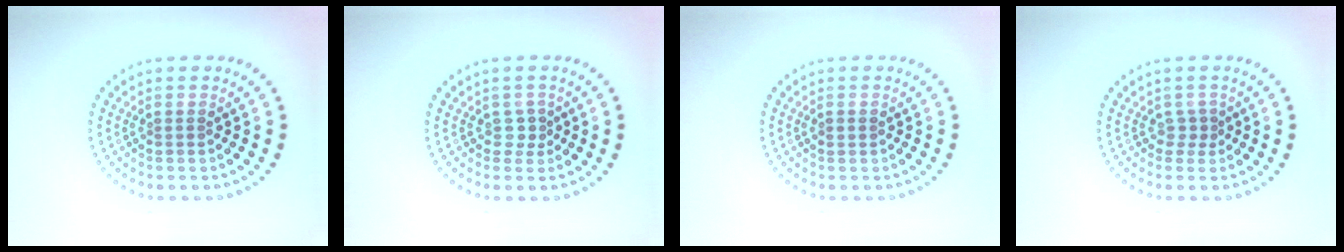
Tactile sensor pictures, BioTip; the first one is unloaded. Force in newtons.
{"total": 1.1, "press": 0.8, "slide": 0.8}
{"total": 0.8, "press": 0.8, "slide": 0.1}
{"total": 1.0, "press": 0.8, "slide": 0.6}